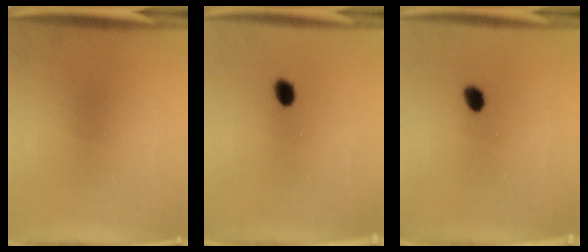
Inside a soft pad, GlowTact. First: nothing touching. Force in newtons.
{"total": 2.6}
{"total": 2.5}